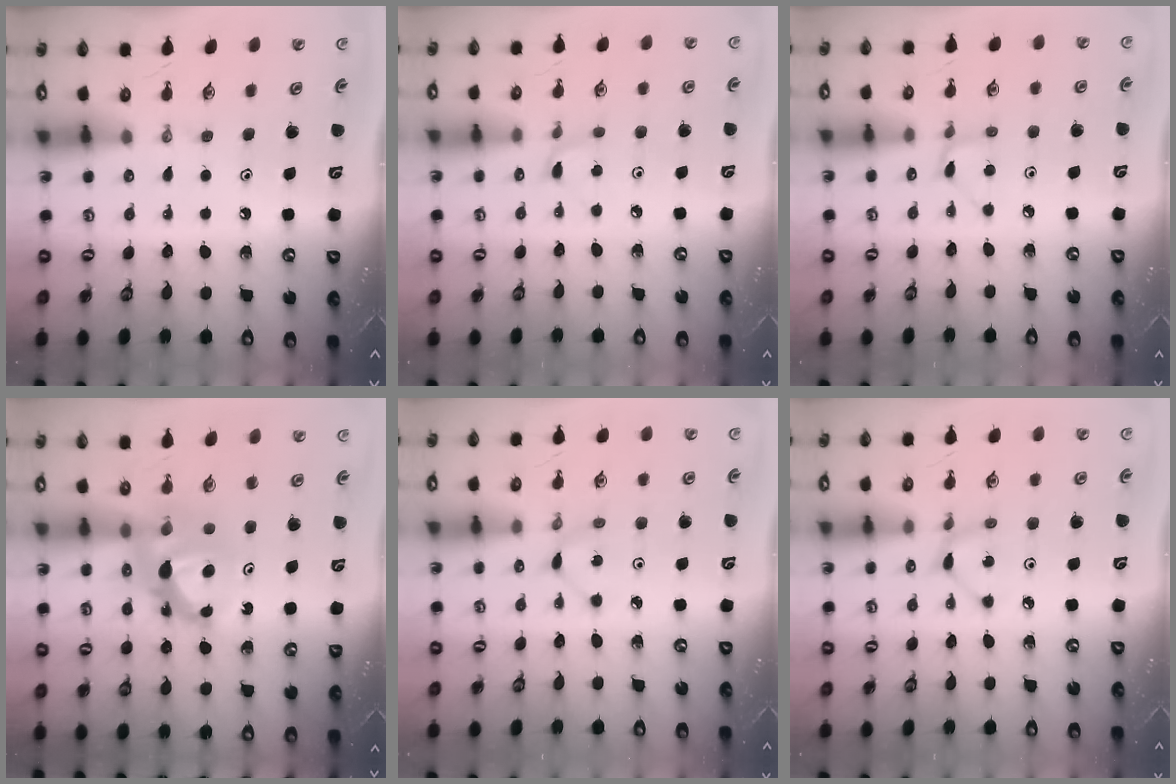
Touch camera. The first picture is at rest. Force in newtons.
{"total": 3.0, "press": 2.9, "slide": 0.4}
{"total": 2.6, "press": 2.6, "slide": 0.3}
{"total": 7.9, "press": 7.9, "slide": 0.5}
{"total": 1.0, "press": 1.0, "slide": 0.1}
{"total": 2.4, "press": 2.4, "slide": 0.1}